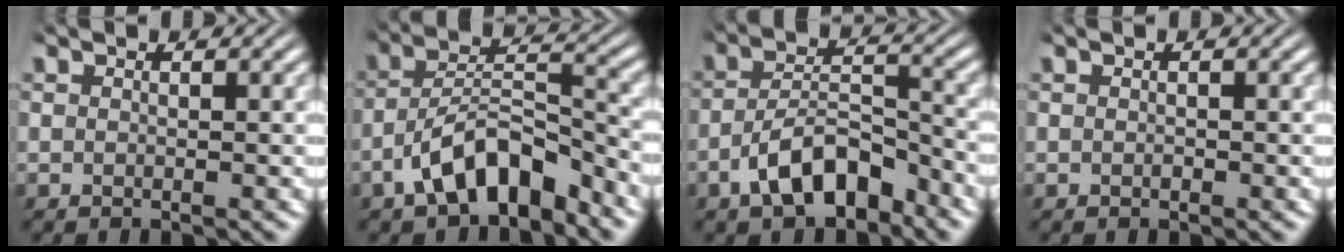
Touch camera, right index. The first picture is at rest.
{"total": 6.4, "force": [-4.0, 2.6, 4.3], "torque": [-0.065, -0.007, -0.059]}
{"total": 5.8, "force": [-3.8, 2.5, 3.5], "torque": [-0.052, -0.004, -0.062]}
{"total": 0.0}